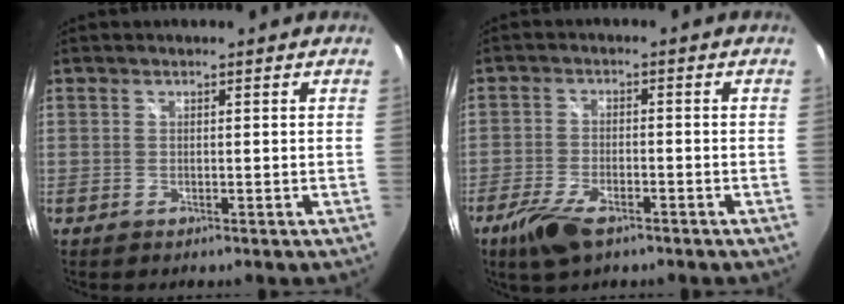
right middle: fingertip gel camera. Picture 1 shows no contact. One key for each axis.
{"total": 8.0, "fx": -5.2, "fy": 3.1, "fz": 5.2, "tx": -0.132, "ty": -0.020, "tz": -0.098}